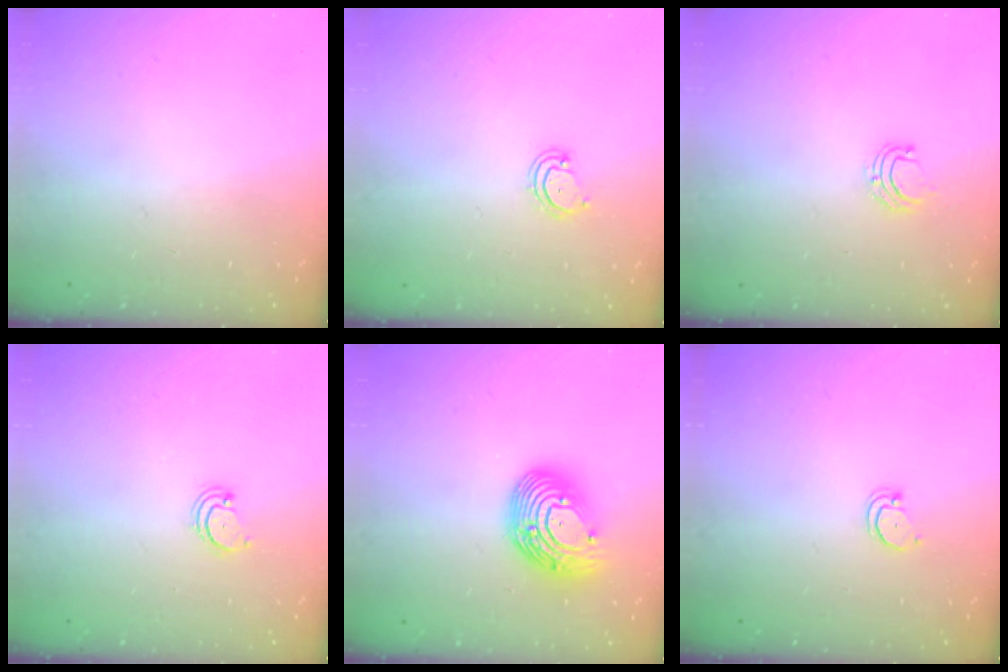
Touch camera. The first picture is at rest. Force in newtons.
{"total": 3.8, "press": 3.8, "slide": 0.4}
{"total": 4.8, "press": 4.8, "slide": 0.3}
{"total": 2.6, "press": 2.5, "slide": 0.5}
{"total": 15.0, "press": 14.9, "slide": 1.5}
{"total": 2.5, "press": 2.5, "slide": 0.2}